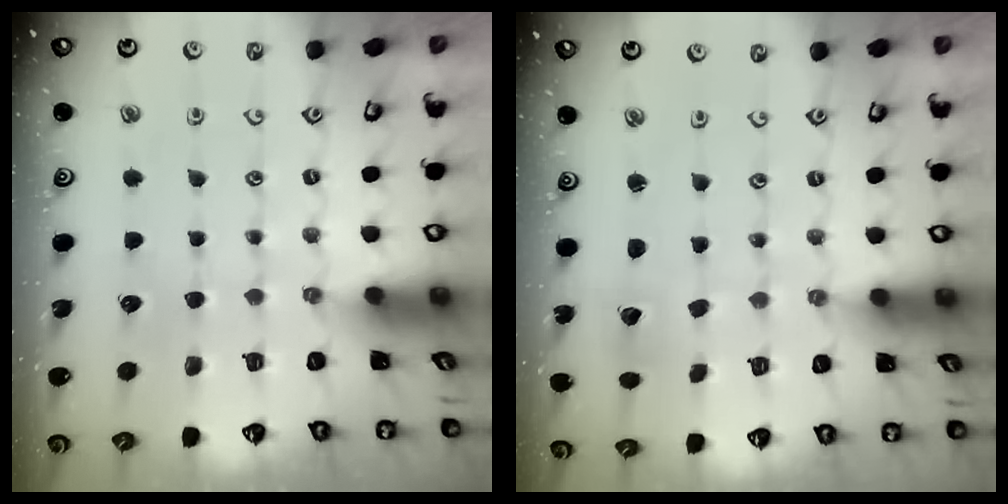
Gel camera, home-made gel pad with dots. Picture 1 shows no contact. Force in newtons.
{"total": 1.6, "press": 1.6, "slide": 0.2}